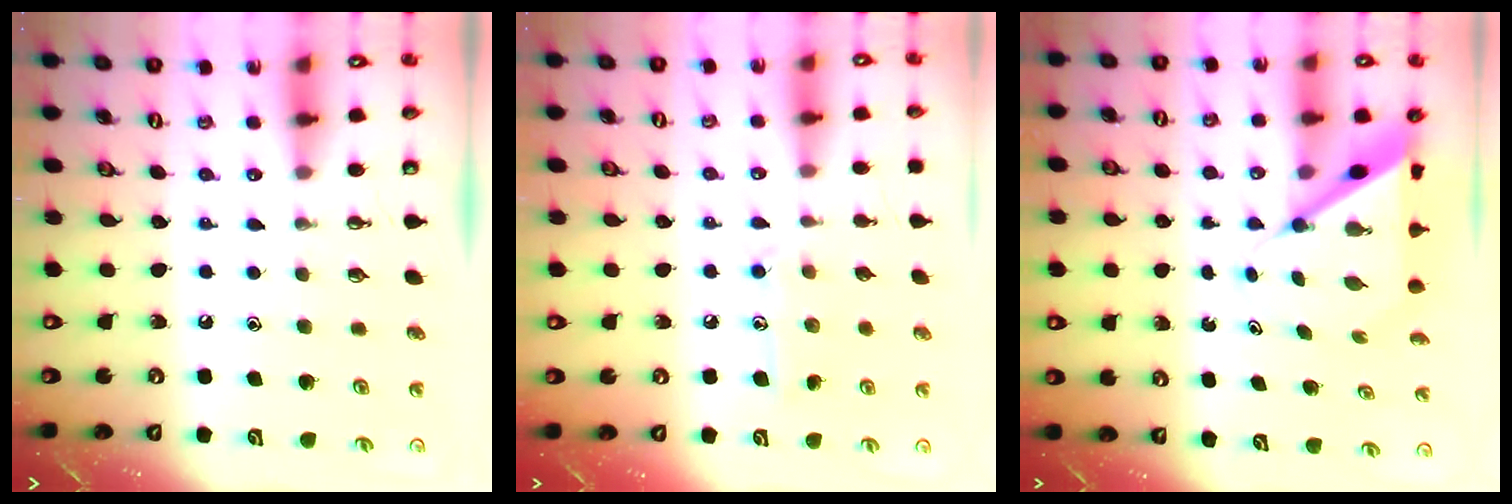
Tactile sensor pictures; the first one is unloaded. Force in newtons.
{"total": 7.7, "press": 7.7, "slide": 0.4}
{"total": 7.5, "press": 7.4, "slide": 0.7}